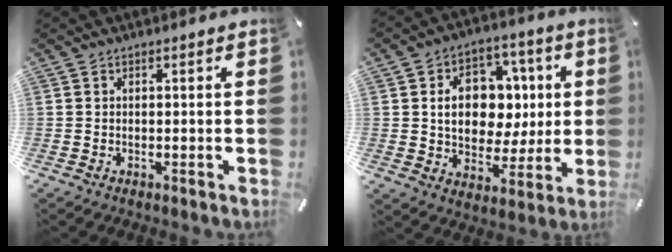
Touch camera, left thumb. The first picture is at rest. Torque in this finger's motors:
{"motor_torque": [1.01, 0.91, 0.26, -0.07, 0.42]}